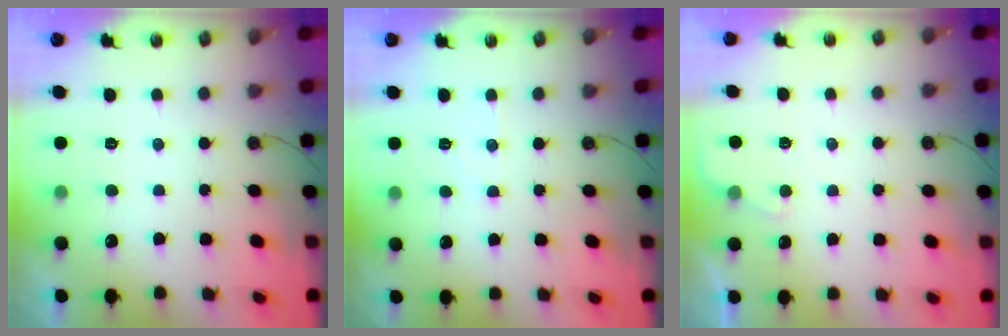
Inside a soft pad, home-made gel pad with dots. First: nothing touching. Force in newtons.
{"total": 4.0, "press": 3.9, "slide": 0.6}
{"total": 3.5, "press": 3.5, "slide": 0.4}